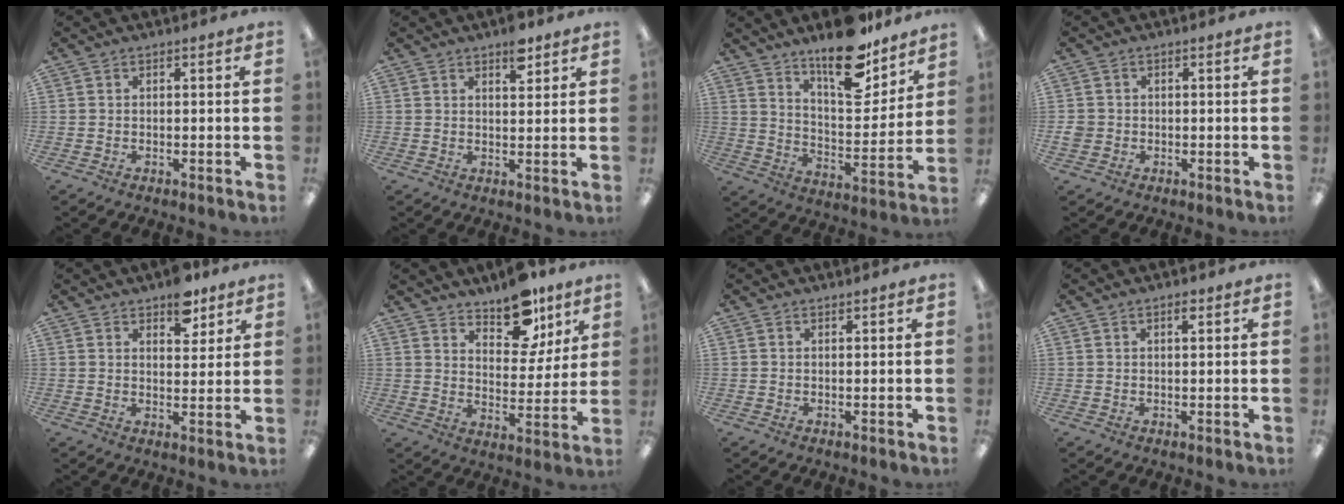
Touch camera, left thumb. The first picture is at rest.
{"total": 5.7, "force": [3.8, 2.5, 3.4], "torque": [-0.035, -0.019, 0.060]}
{"total": 18.4, "force": [14.0, 6.9, 9.8], "torque": [-0.142, -0.096, 0.238]}
{"total": 2.5, "force": [-0.3, 2.4, 0.6], "torque": [-0.011, 0.005, -0.007]}
{"total": 8.0, "force": [5.7, 4.1, 3.8], "torque": [-0.034, -0.029, 0.095]}
{"total": 12.5, "force": [9.6, 6.0, 5.2], "torque": [-0.065, -0.062, 0.172]}
{"total": 0.6, "force": [0.6, 0.1, 0.0], "torque": [-0.001, 0.000, 0.012]}
{"total": 1.8, "force": [1.2, 0.6, 1.1], "torque": [-0.016, -0.002, 0.020]}